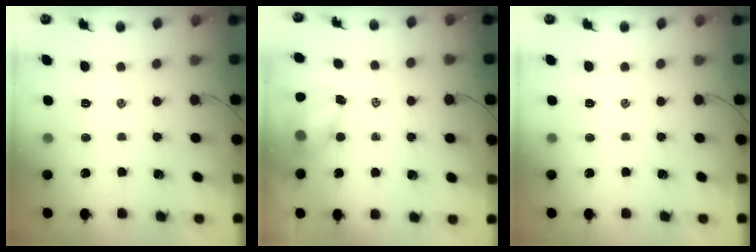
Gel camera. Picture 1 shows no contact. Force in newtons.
{"total": 5.7, "press": 5.7, "slide": 0.7}
{"total": 0.0}